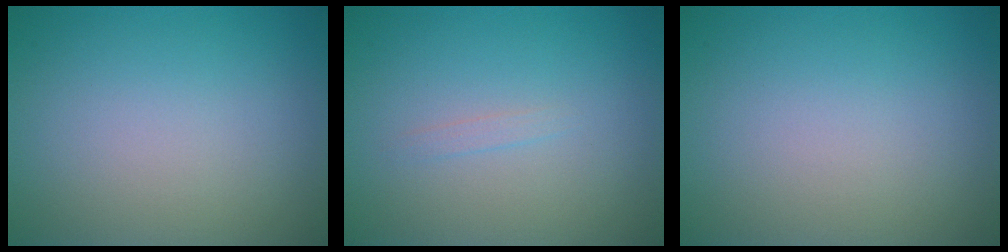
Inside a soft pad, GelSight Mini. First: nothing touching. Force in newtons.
{"total": 0.6, "press": 0.6, "slide": 0.1}
{"total": 0.0}